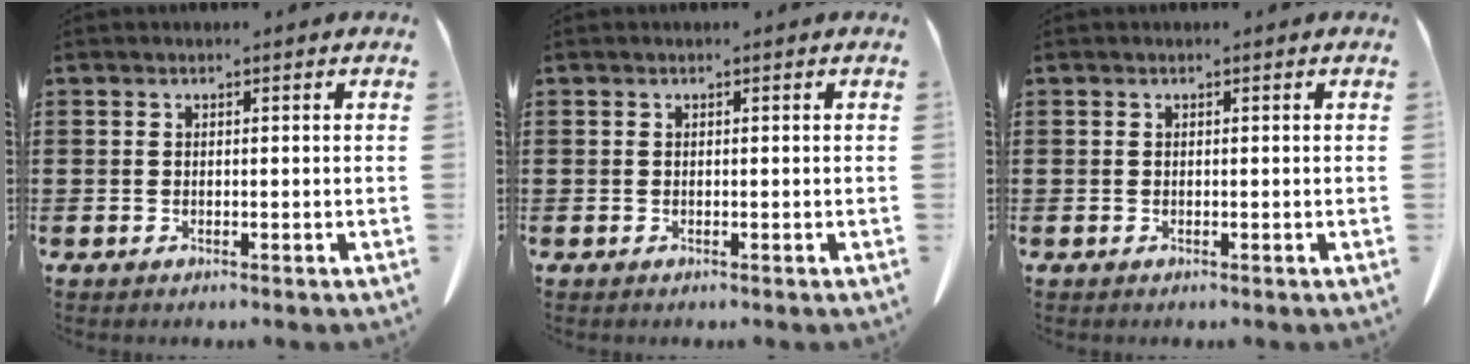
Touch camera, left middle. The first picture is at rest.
{"total": 0.0}
{"total": 0.0}